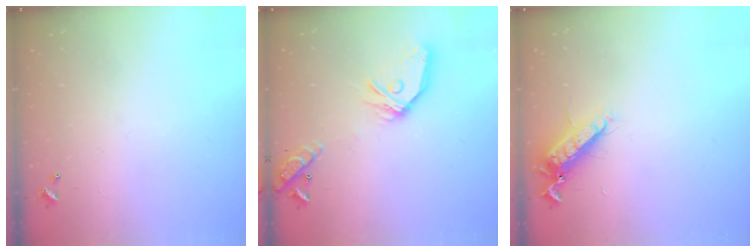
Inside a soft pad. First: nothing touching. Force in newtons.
{"total": 18.6, "press": 18.4, "slide": 2.5}
{"total": 13.5, "press": 13.3, "slide": 1.9}